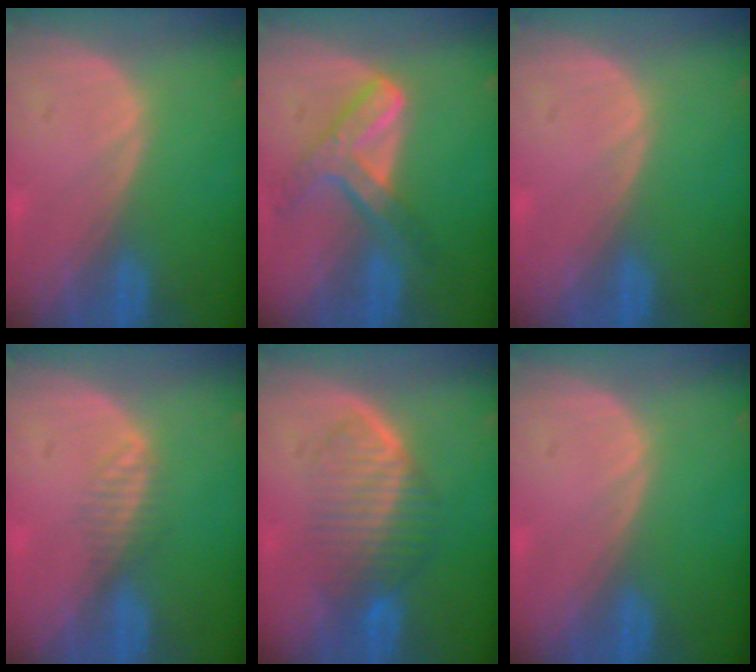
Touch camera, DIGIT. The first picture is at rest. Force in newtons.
{"total": 7.2, "press": 6.1, "slide": 3.8}
{"total": 0.0}
{"total": 2.0, "press": 1.8, "slide": 0.8}
{"total": 6.5, "press": 6.3, "slide": 1.6}
{"total": 0.0}